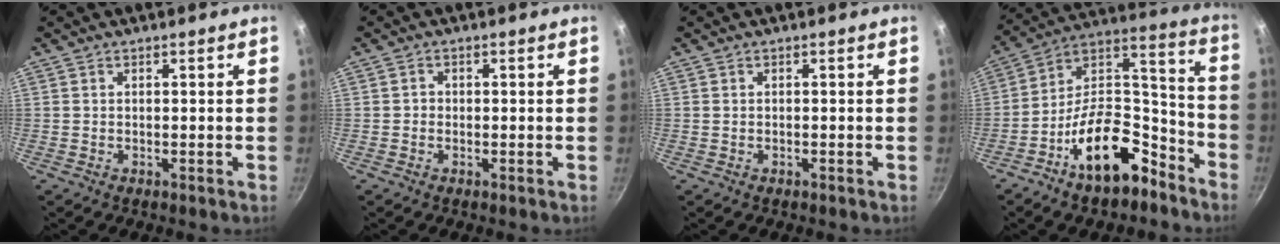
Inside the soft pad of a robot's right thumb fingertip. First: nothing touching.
{"total": 1.0, "force": [-0.2, 1.0, 0.3], "torque": [-0.002, 0.004, -0.005]}
{"total": 0.0}
{"total": 18.9, "force": [-10.9, 9.4, 12.2], "torque": [-0.146, 0.110, -0.181]}